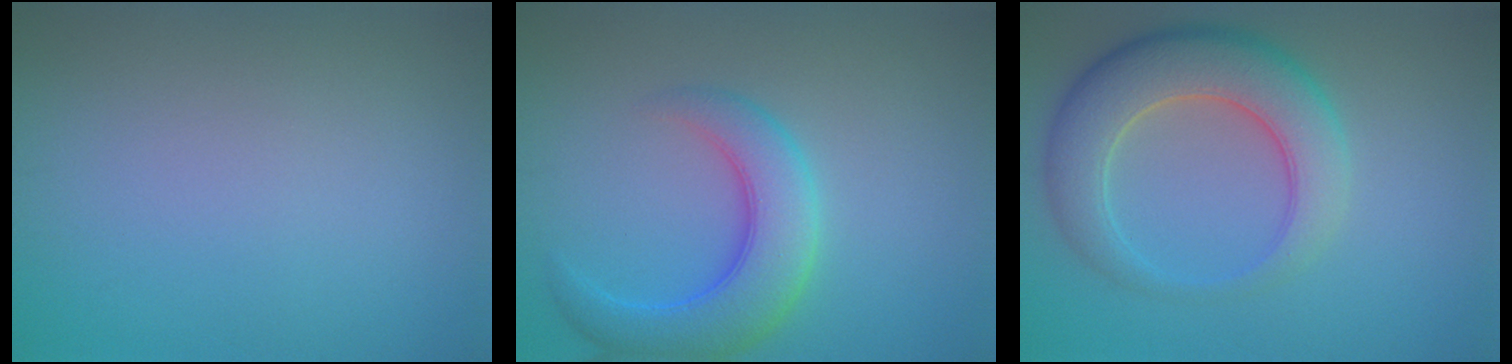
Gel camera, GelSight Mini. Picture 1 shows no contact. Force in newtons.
{"total": 5.8, "press": 5.8, "slide": 0.3}
{"total": 7.1, "press": 7.1, "slide": 0.5}